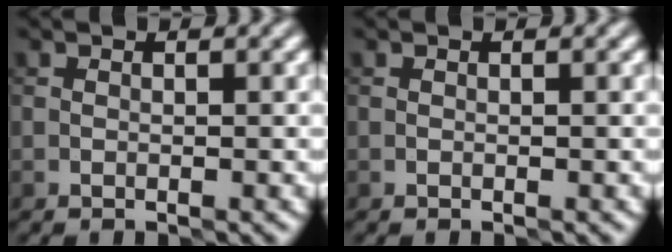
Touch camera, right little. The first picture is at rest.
{"total": 0.0}